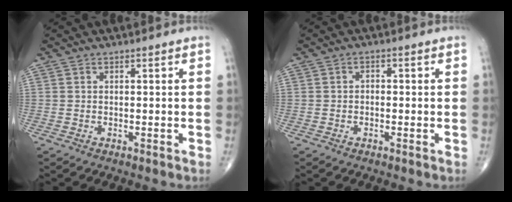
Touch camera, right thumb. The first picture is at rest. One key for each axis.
{"total": 1.2, "fx": -0.1, "fy": 0.8, "fz": 0.8, "tx": -0.007, "ty": 0.006, "tz": -0.006}